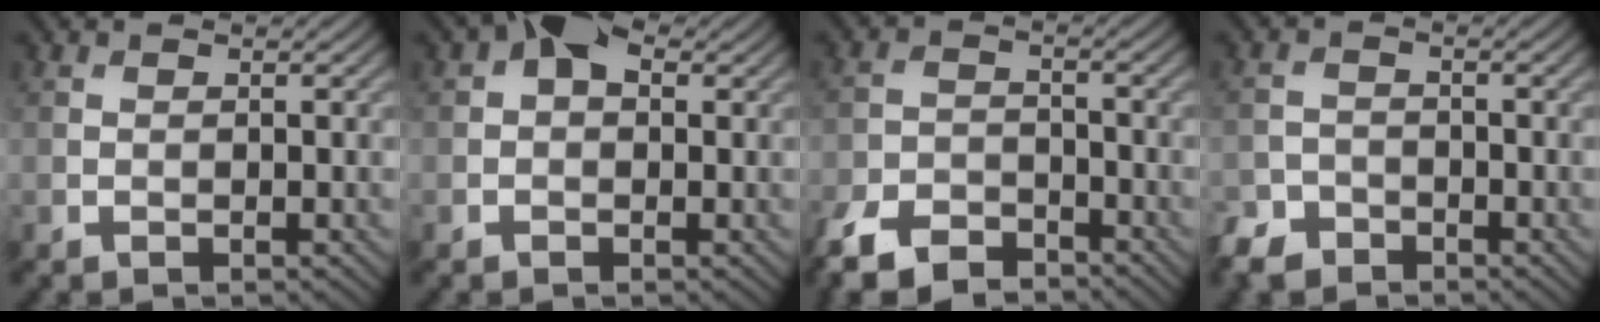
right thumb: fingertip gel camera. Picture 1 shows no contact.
{"total": 4.2, "force": [1.3, 2.6, 3.0], "torque": [-0.043, 0.011, 0.006]}
{"total": 8.2, "force": [-6.5, 3.5, 3.6], "torque": [-0.080, -0.012, -0.131]}
{"total": 3.6, "force": [-3.0, 1.8, 0.7], "torque": [-0.017, -0.002, -0.065]}